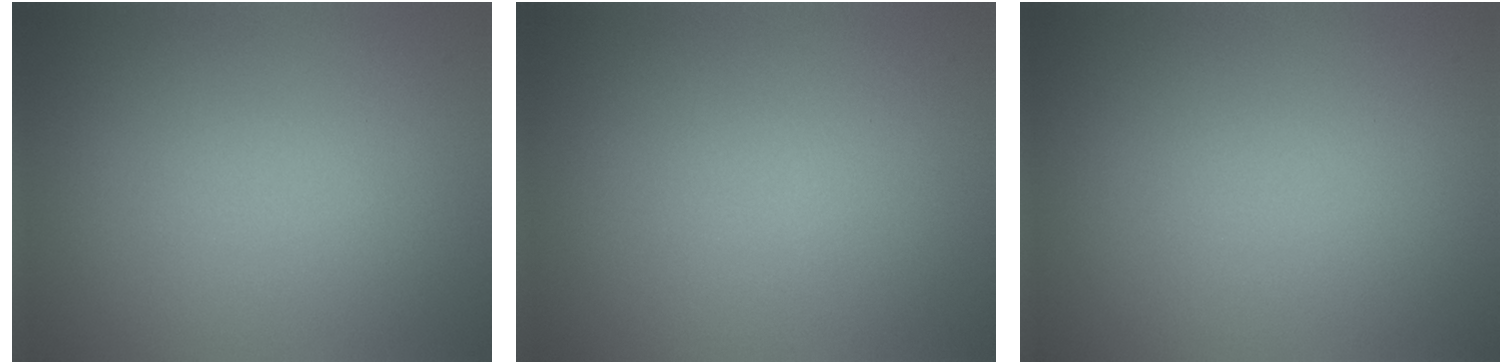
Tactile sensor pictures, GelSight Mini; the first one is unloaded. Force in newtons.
{"total": 0.0}
{"total": 0.0}